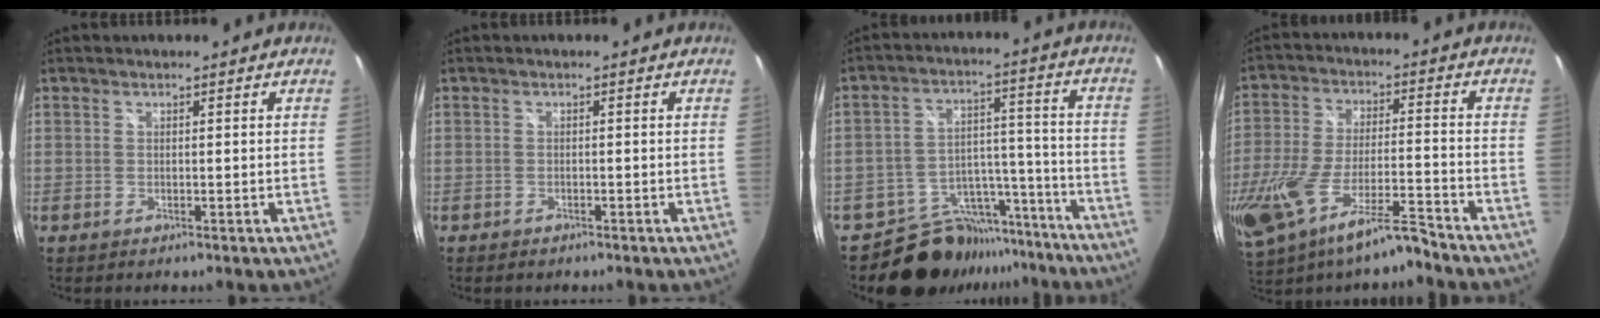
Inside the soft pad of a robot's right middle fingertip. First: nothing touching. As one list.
[{"total": 1.2, "force": [-0.9, 0.7, 0.3], "torque": [-0.010, -0.003, -0.016]}, {"total": 14.0, "force": [-12.4, 6.3, 1.2], "torque": [-0.022, 0.049, -0.182]}, {"total": 16.1, "force": [-11.5, 2.8, 10.9], "torque": [-0.237, -0.036, -0.207]}]